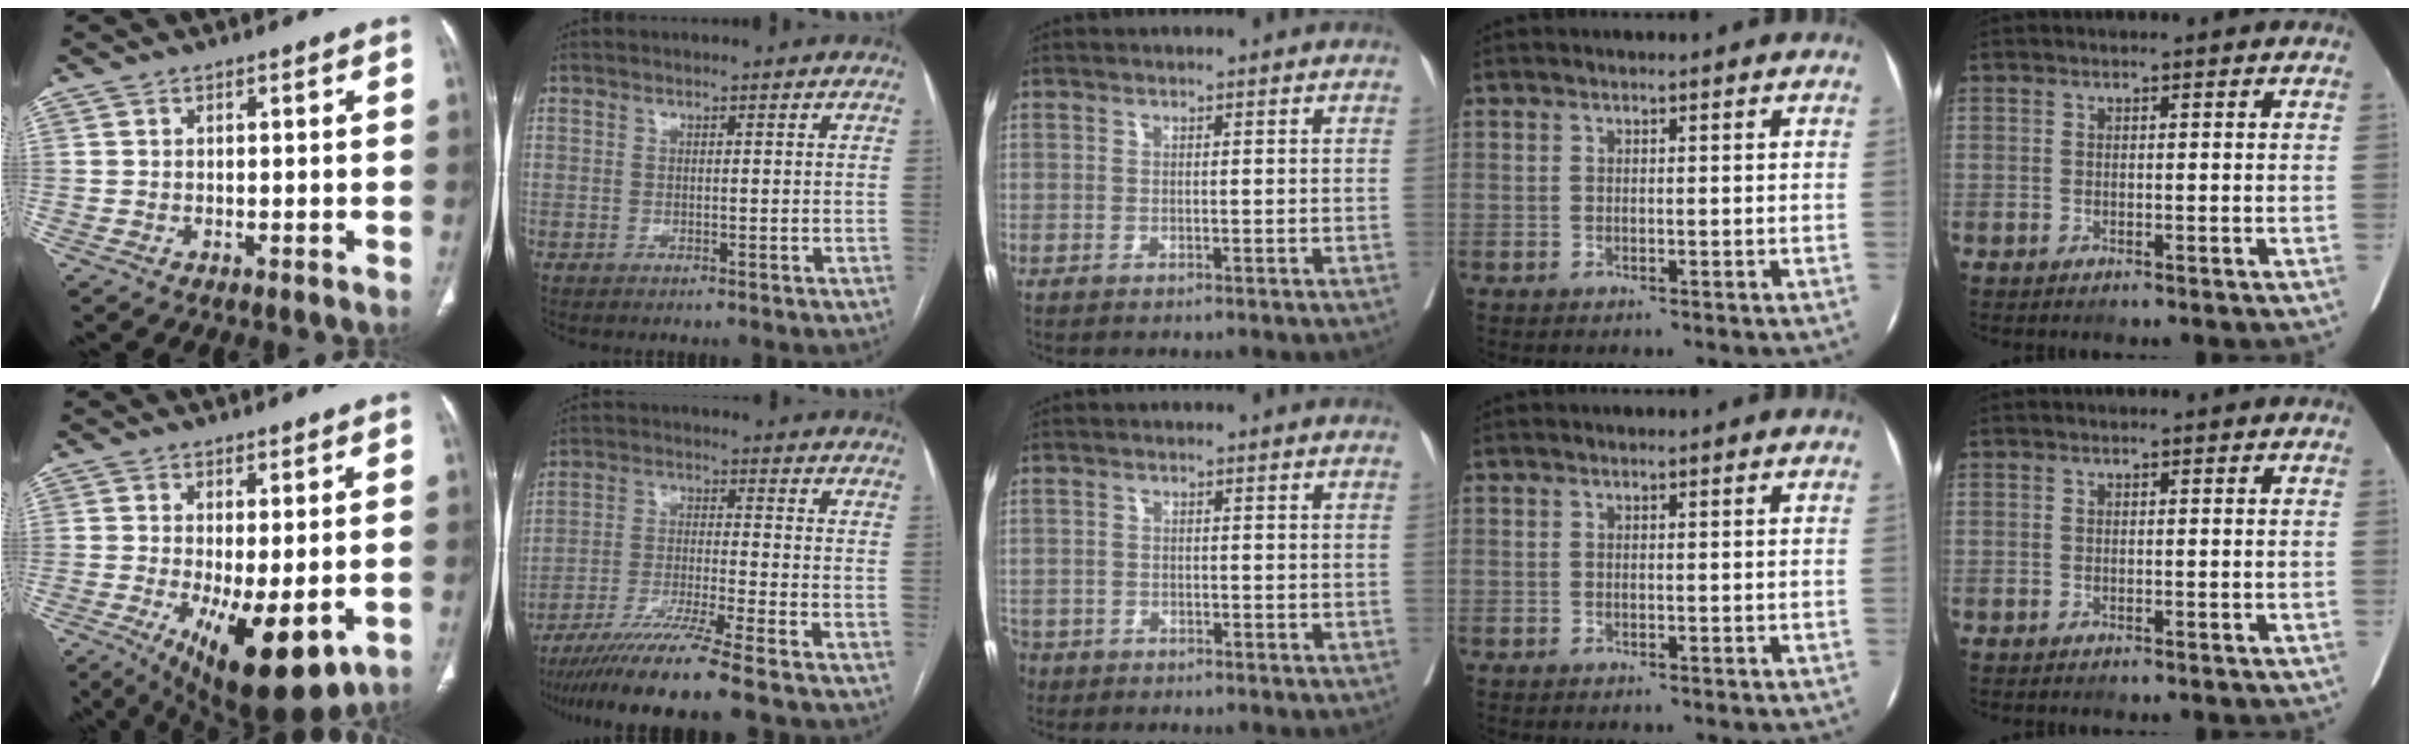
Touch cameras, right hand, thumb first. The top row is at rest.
{"thumb": {"total": 15.2, "force": [-4.8, 5.7, 13.2], "torque": [-0.190, -0.024, -0.055]}, "index": {"total": 12.1, "force": [-9.8, -2.1, 6.8], "torque": [-0.106, -0.035, -0.164]}, "middle": {"total": 5.3, "force": [-4.0, 3.4, 1.0], "torque": [-0.032, -0.003, -0.074]}}